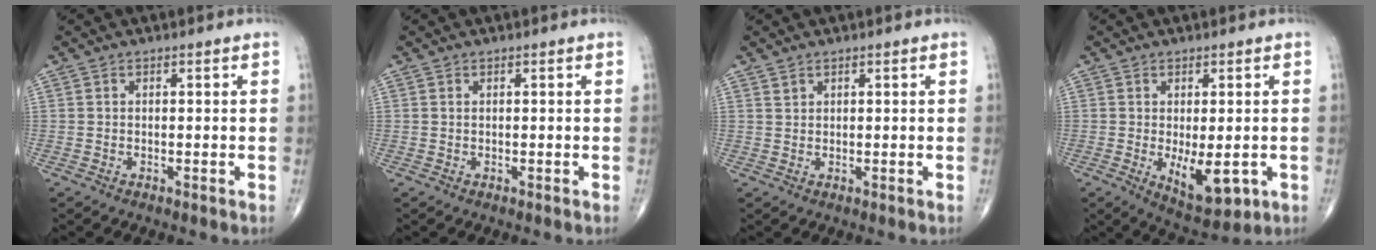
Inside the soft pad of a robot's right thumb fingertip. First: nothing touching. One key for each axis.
{"total": 0.0}
{"total": 0.9, "fx": 0.8, "fy": 0.5, "fz": 0.2, "tx": 0.005, "ty": -0.005, "tz": 0.013}
{"total": 8.6, "fx": -1.8, "fy": 3.7, "fz": 7.5, "tx": -0.100, "ty": -0.017, "tz": -0.013}